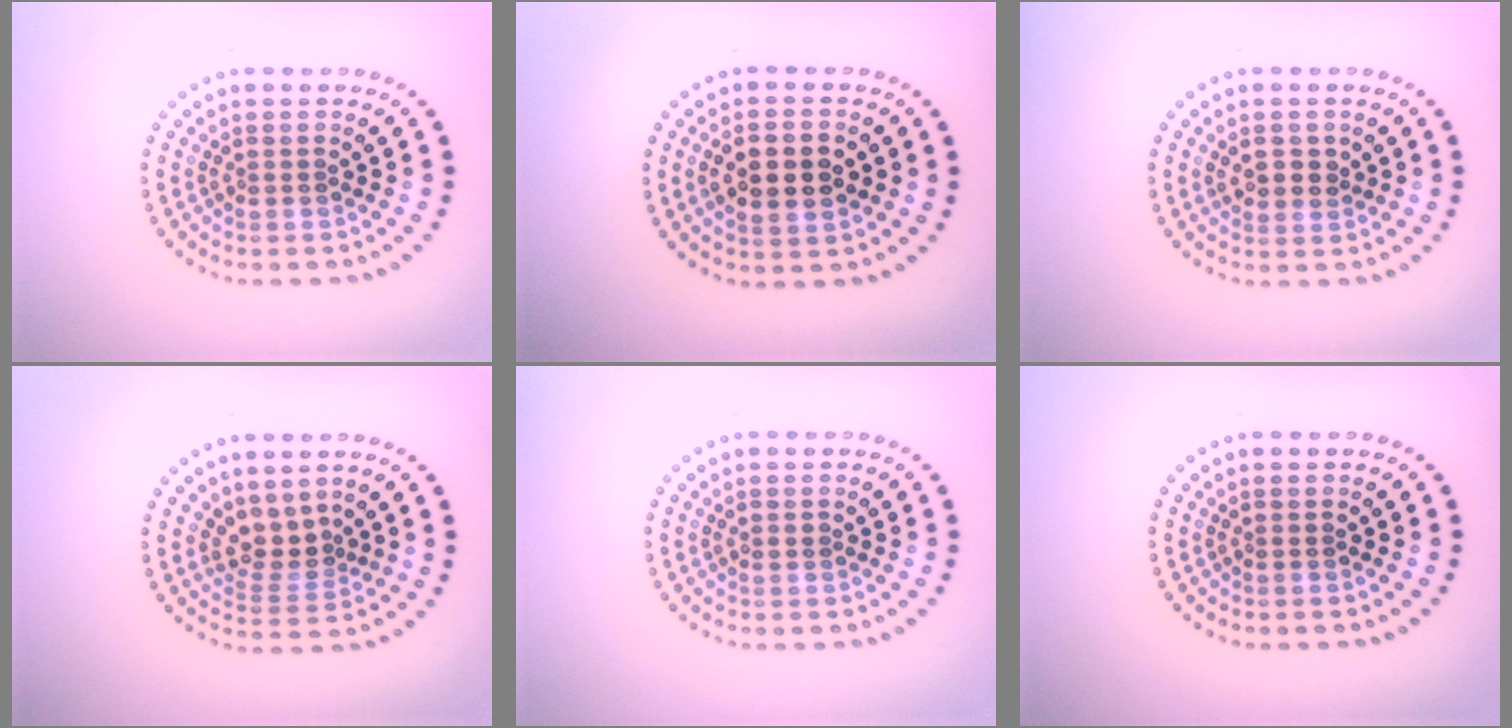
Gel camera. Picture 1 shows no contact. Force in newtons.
{"total": 4.1, "press": 4.1, "slide": 0.3}
{"total": 2.0, "press": 1.9, "slide": 0.5}
{"total": 2.7, "press": 1.9, "slide": 2.0}
{"total": 0.8, "press": 0.8, "slide": 0.2}
{"total": 0.0}